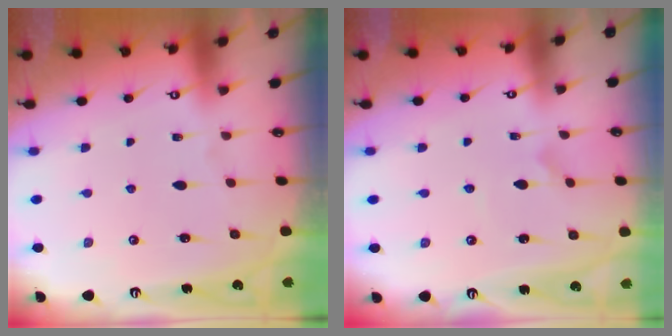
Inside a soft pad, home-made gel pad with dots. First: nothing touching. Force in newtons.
{"total": 0.9, "press": 0.9, "slide": 0.0}